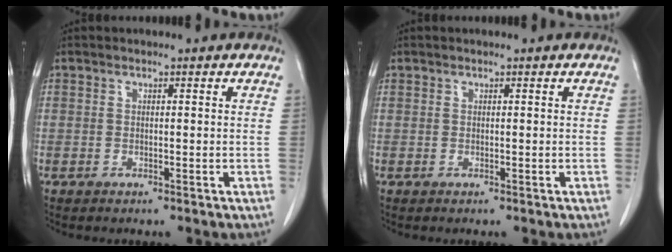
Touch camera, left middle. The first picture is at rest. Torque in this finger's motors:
{"motor_torque": [1.00, -1.00, 0.30, 0.10]}